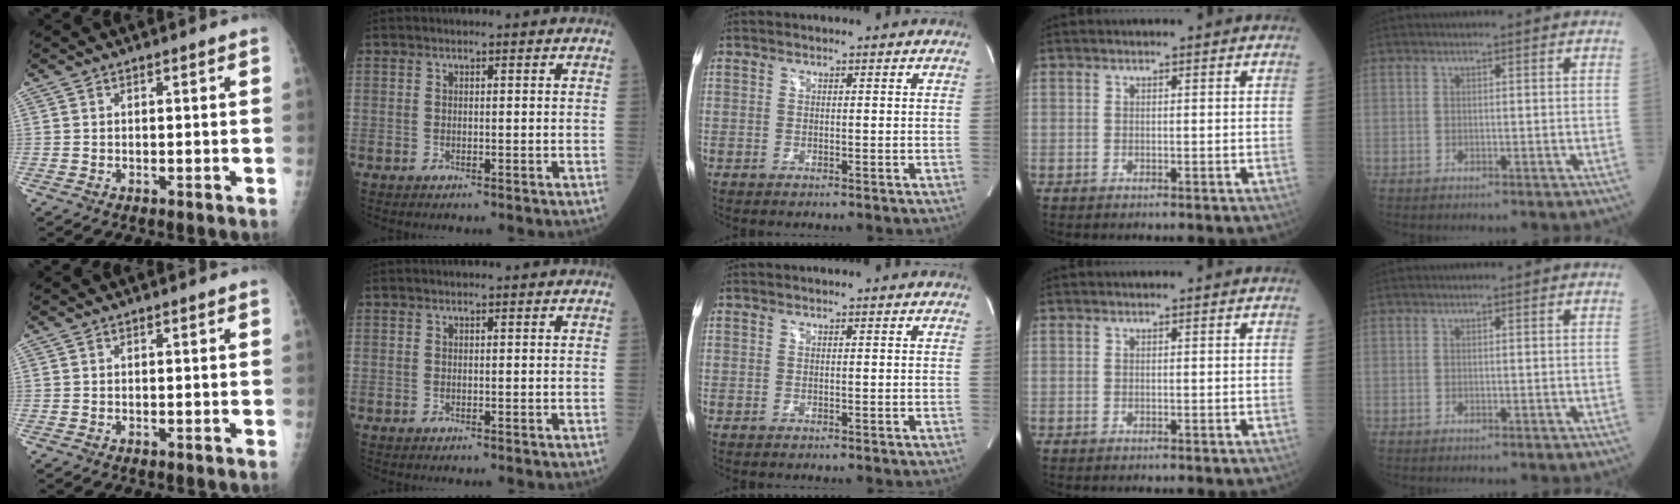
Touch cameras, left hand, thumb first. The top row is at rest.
{}